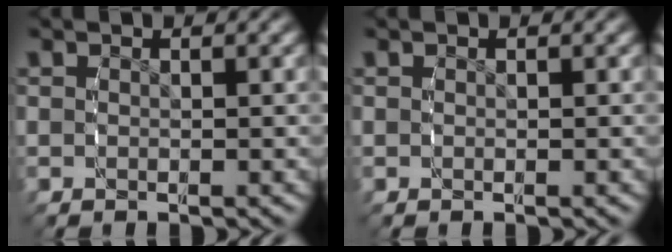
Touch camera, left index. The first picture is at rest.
{"total": 0.0}